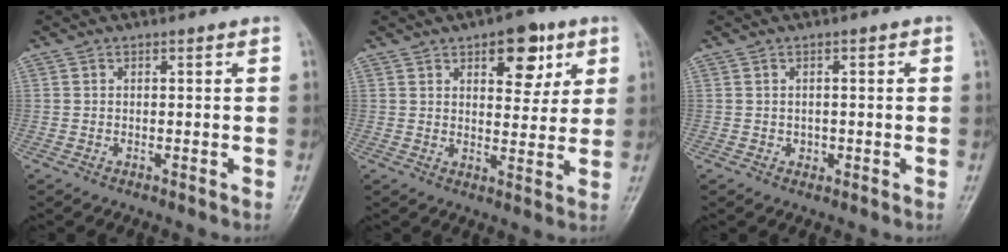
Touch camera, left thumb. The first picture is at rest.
{"total": 9.3, "force": [4.6, 5.0, 6.4], "torque": [-0.047, -0.018, 0.060]}
{"total": 1.4, "force": [-0.4, 1.3, 0.4], "torque": [0.006, 0.003, -0.004]}